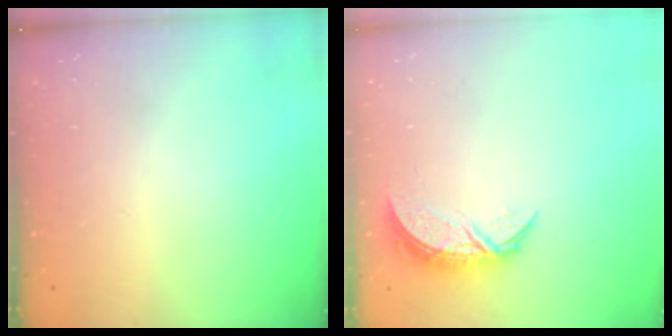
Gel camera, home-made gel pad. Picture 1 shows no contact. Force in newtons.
{"total": 7.1, "press": 7.1, "slide": 0.5}